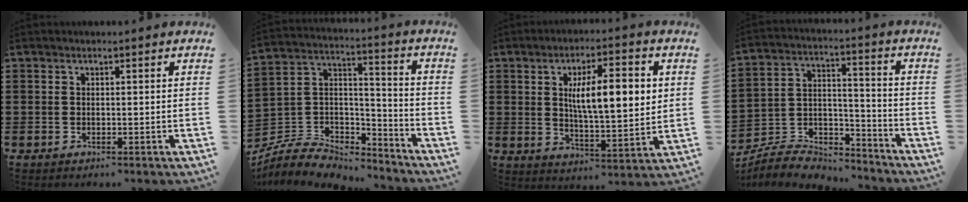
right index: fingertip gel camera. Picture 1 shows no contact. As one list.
[{"total": 6.9, "force": [-6.0, 3.1, 1.4], "torque": [-0.048, 0.001, -0.122]}, {"total": 9.9, "force": [2.2, 3.1, 9.1], "torque": [-0.160, 0.002, 0.034]}, {"total": 6.3, "force": [-5.9, 1.9, 0.9], "torque": [-0.025, 0.007, -0.119]}]